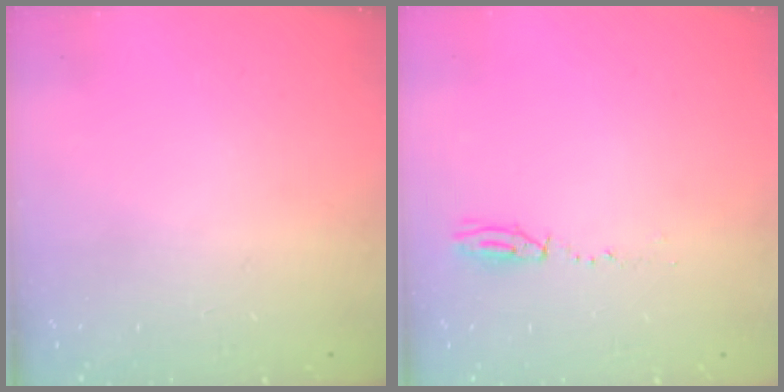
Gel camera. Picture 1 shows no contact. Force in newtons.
{"total": 3.9, "press": 3.8, "slide": 0.9}